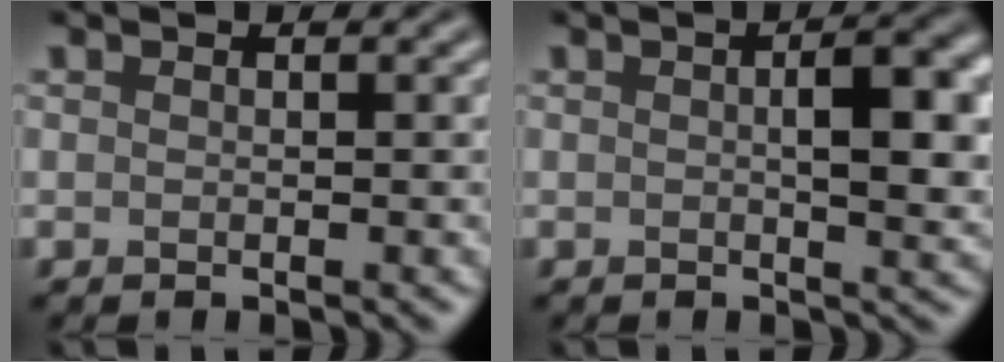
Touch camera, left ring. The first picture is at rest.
{"total": 5.2, "force": [0.6, 1.5, 5.0], "torque": [-0.066, 0.006, 0.007]}